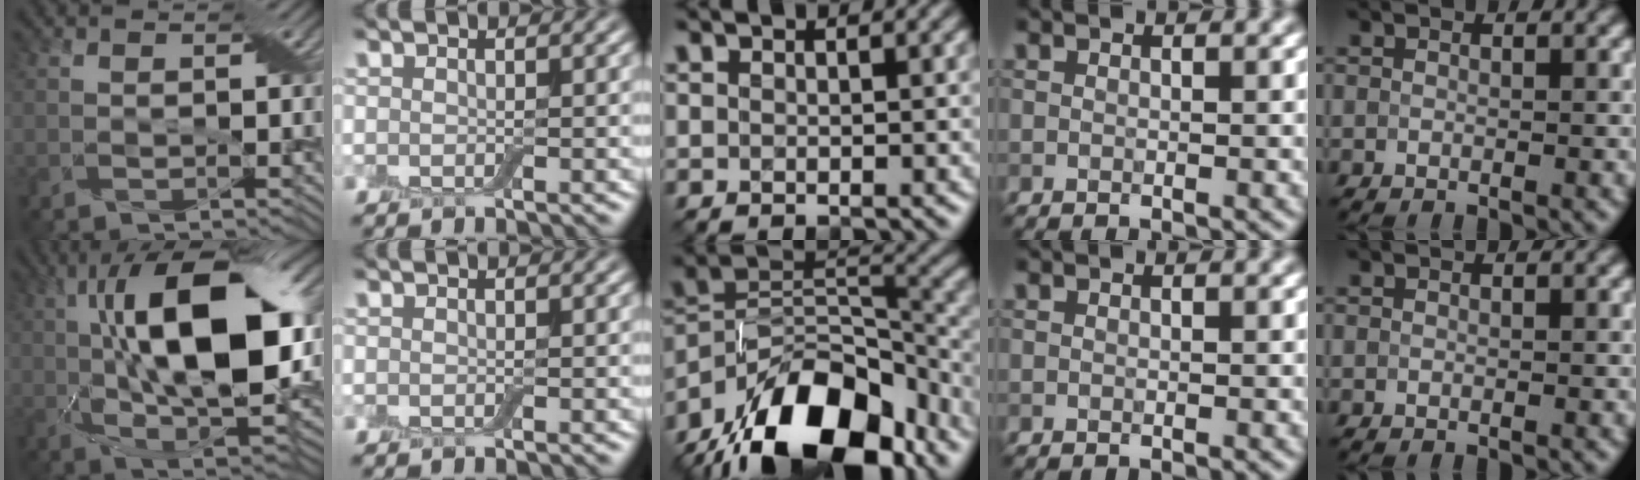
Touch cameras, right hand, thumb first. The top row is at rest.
{"thumb": {"total": 18.4, "force": [2.3, 7.6, 16.6], "torque": [-0.280, 0.022, 0.022]}, "middle": {"total": 14.8, "force": [-10.4, 7.0, 7.9], "torque": [-0.149, 0.019, -0.194]}}